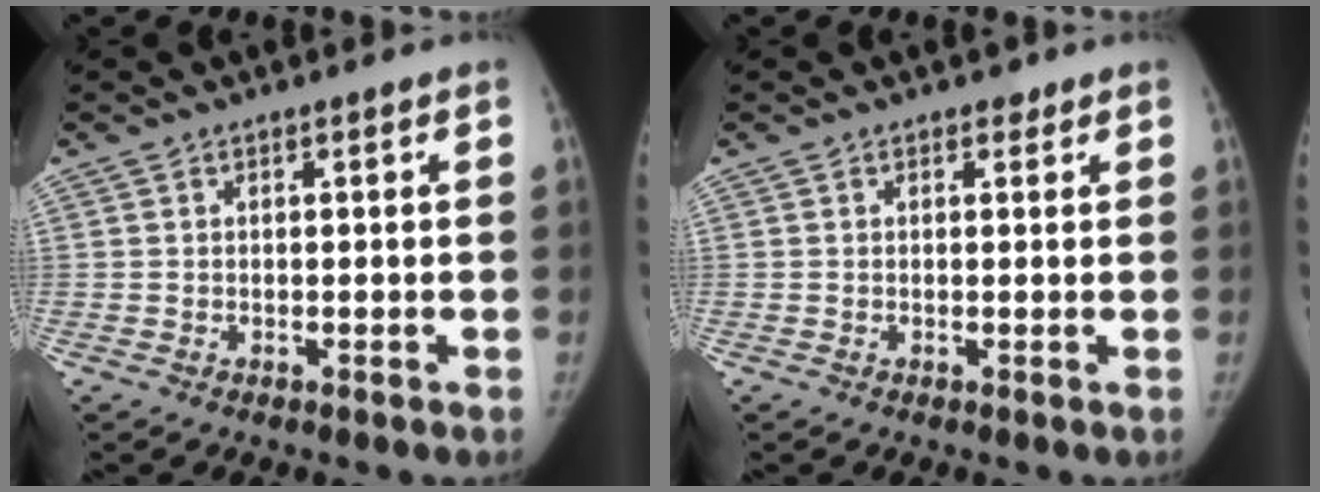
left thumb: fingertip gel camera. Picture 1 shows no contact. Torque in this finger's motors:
{"motor_torque": [0.13, -0.13, 0.46, -0.40, 0.03]}